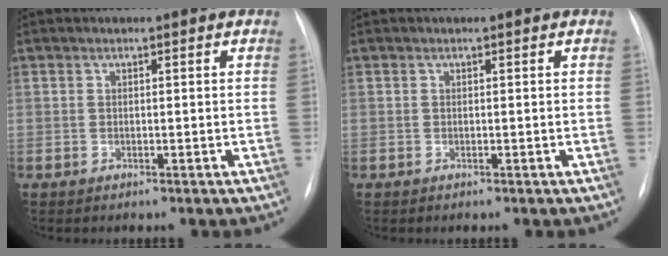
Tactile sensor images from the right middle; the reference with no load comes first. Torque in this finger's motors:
{"motor_torque": [0.62, -0.58, 0.06, 0.01]}